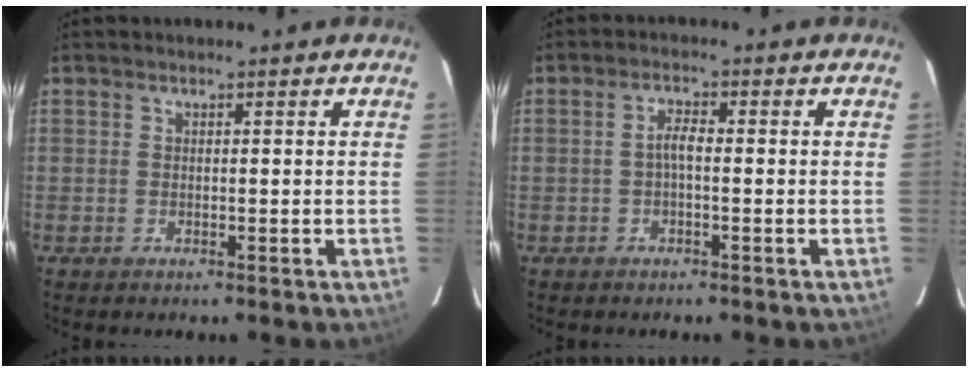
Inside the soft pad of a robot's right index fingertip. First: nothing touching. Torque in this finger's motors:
{"motor_torque": [0.33, -0.03, 0.26, 0.05]}